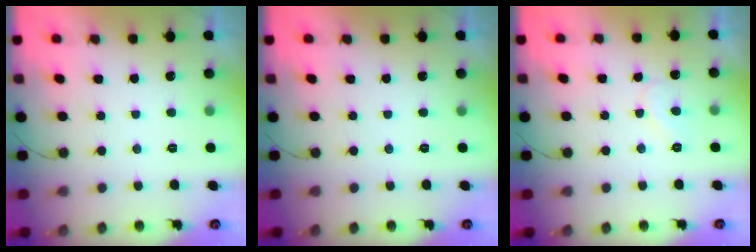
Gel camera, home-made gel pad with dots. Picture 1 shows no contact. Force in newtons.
{"total": 0.0}
{"total": 7.1, "press": 7.1, "slide": 0.5}